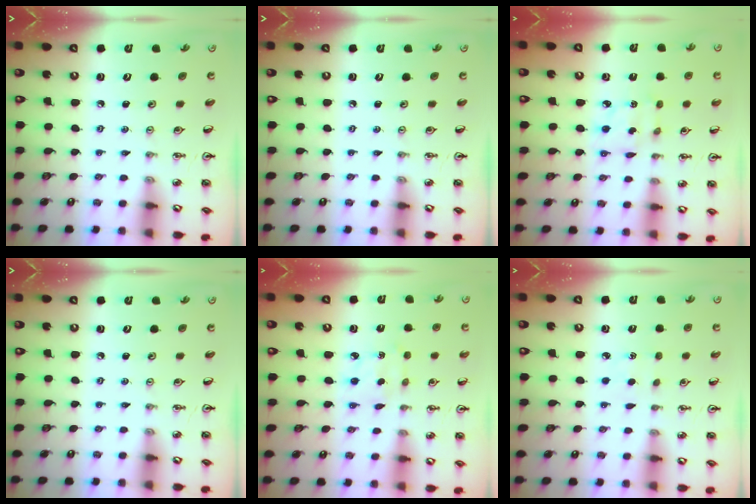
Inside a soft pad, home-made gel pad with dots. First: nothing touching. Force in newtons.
{"total": 0.0}
{"total": 3.1, "press": 3.1, "slide": 0.1}
{"total": 0.0}
{"total": 2.8, "press": 2.8, "slide": 0.4}
{"total": 1.5, "press": 1.5, "slide": 0.2}